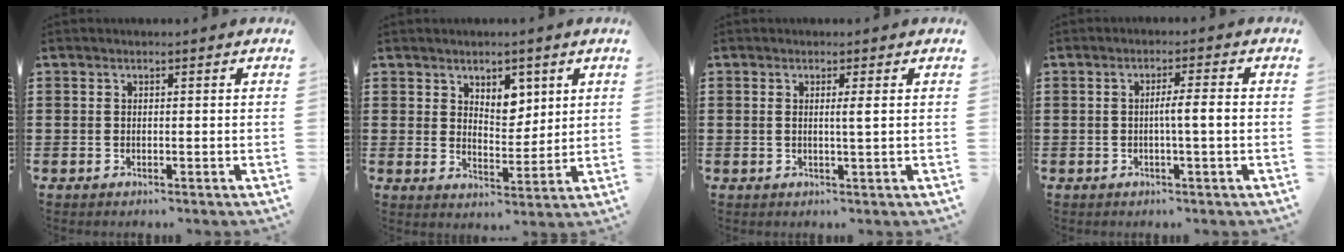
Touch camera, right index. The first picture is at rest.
{"total": 4.6, "force": [3.1, 2.9, 1.9], "torque": [-0.033, -0.002, 0.053]}
{"total": 1.7, "force": [0.3, -0.3, 1.6], "torque": [-0.030, -0.004, 0.002]}
{"total": 3.4, "force": [-0.4, 0.0, 3.3], "torque": [-0.058, -0.004, -0.009]}